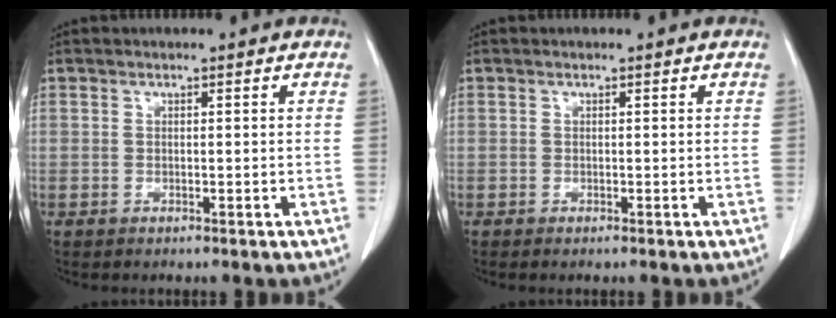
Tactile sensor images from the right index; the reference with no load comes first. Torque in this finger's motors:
{"motor_torque": [-0.04, 0.04, 0.05, 0.01]}